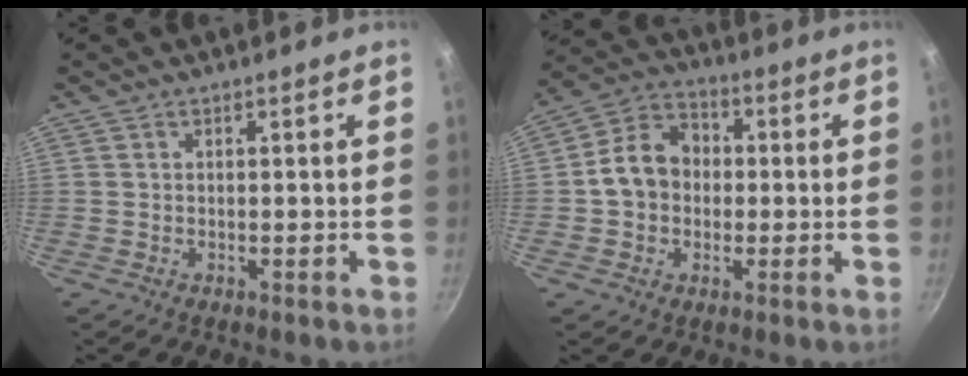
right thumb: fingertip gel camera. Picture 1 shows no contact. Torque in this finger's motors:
{"motor_torque": [0.52, 1.87, 1.14, -0.39, 0.04]}